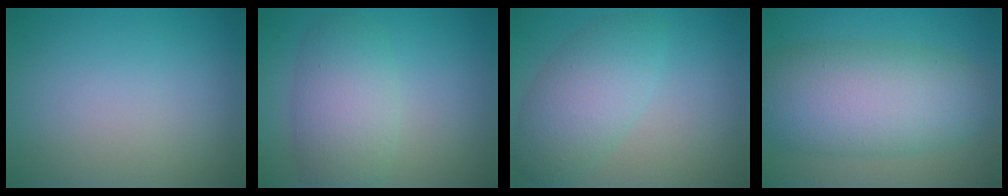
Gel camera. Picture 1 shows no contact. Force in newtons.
{"total": 5.0, "press": 5.0, "slide": 0.3}
{"total": 4.8, "press": 4.8, "slide": 0.1}
{"total": 9.5, "press": 9.5, "slide": 0.3}